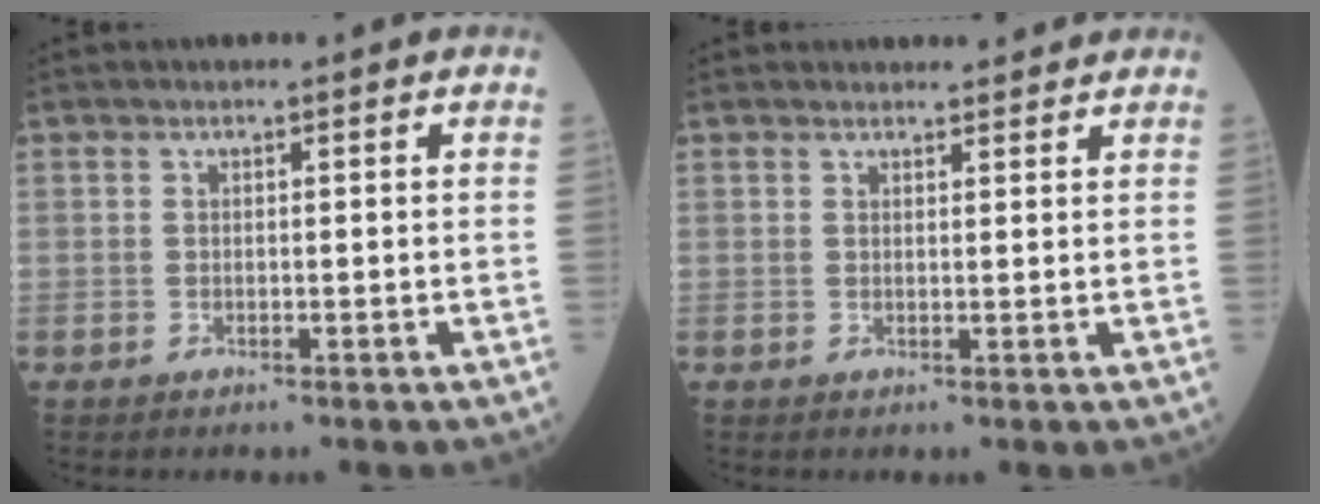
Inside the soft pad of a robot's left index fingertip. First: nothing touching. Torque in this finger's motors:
{"motor_torque": [0.86, -1.31, -0.03, 0.00]}